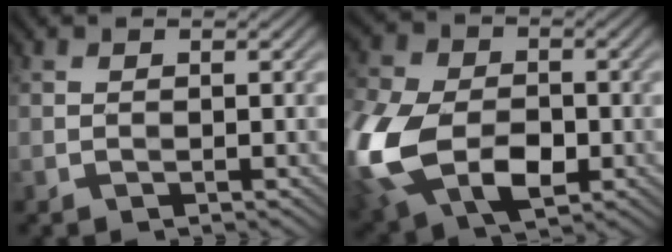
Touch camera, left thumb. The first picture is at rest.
{"total": 14.4, "force": [-3.7, 9.8, 9.9], "torque": [-0.268, -0.039, -0.071]}